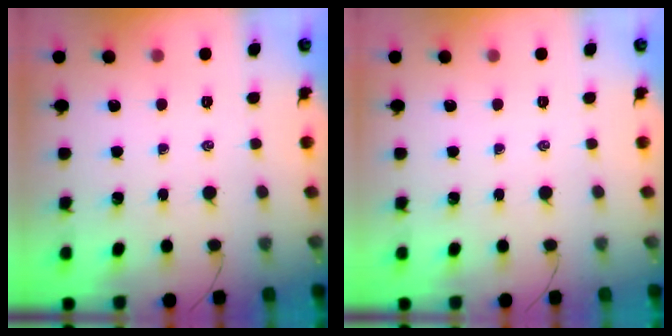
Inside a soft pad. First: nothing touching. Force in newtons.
{"total": 0.0}